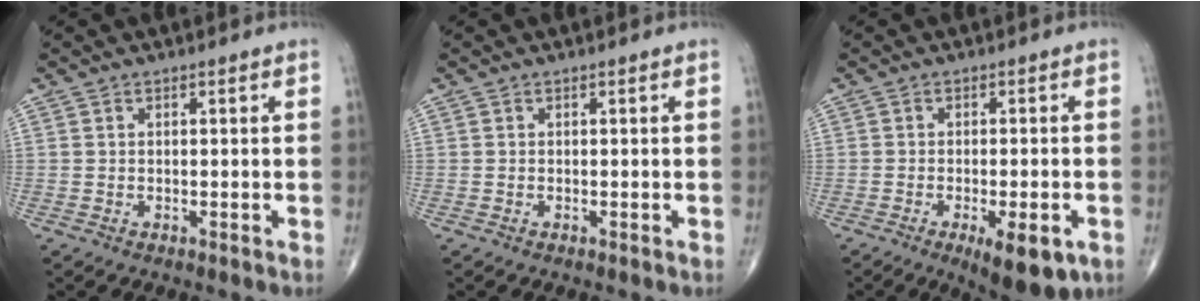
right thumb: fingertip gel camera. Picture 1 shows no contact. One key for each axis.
{"total": 0.0}
{"total": 9.4, "fx": -4.2, "fy": 3.1, "fz": 7.8, "tx": -0.101, "ty": -0.003, "tz": -0.053}